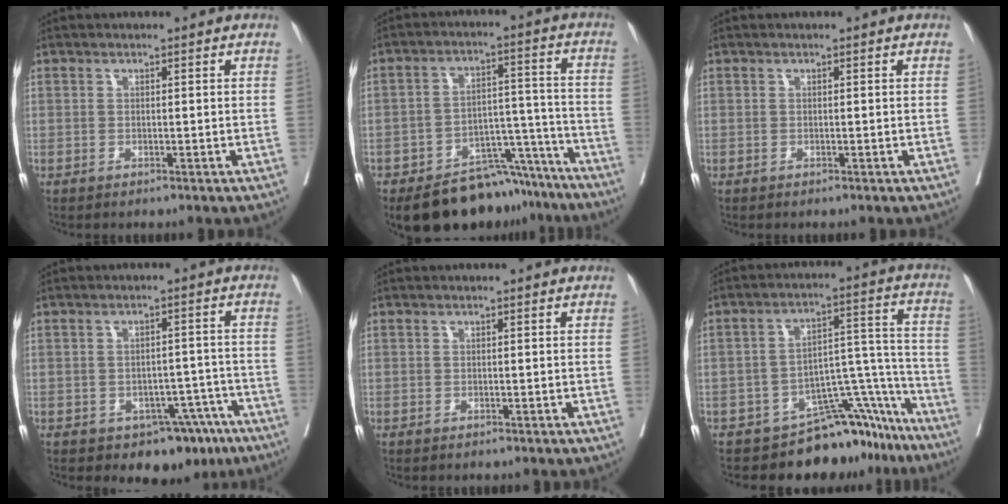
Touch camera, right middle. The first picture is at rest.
{"total": 14.1, "force": [-11.7, 6.0, 5.1], "torque": [-0.050, 0.038, -0.170]}
{"total": 0.0}
{"total": 7.5, "force": [-4.9, 4.6, 3.3], "torque": [-0.017, 0.020, -0.060]}
{"total": 0.0}
{"total": 11.8, "force": [-10.5, 4.3, 3.3], "torque": [-0.001, 0.079, -0.152]}